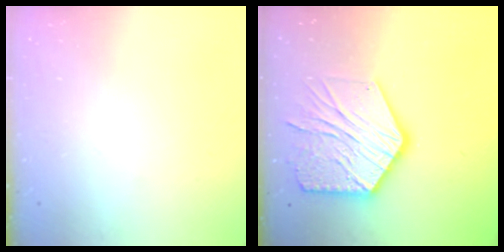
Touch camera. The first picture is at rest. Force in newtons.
{"total": 19.6, "press": 19.5, "slide": 1.6}